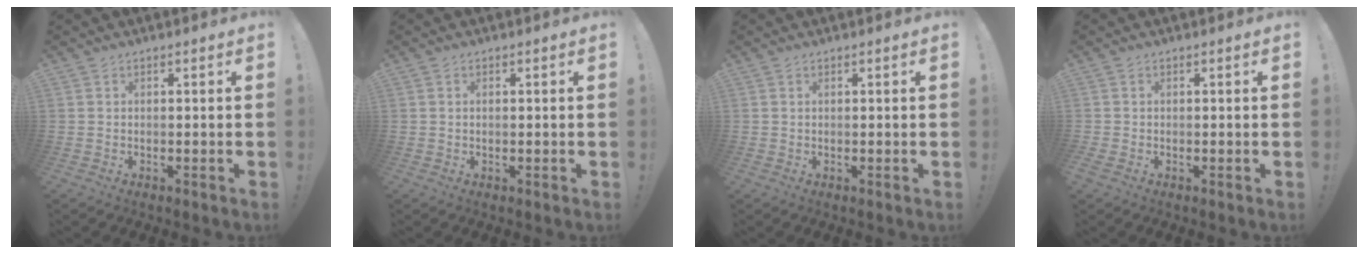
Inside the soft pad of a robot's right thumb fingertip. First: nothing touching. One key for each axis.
{"total": 0.7, "fx": 0.2, "fy": 0.4, "fz": 0.6, "tx": -0.015, "ty": 0.002, "tz": 0.004}
{"total": 0.0}
{"total": 0.9, "fx": -0.5, "fy": 0.6, "fz": 0.5, "tx": -0.014, "ty": 0.004, "tz": -0.007}